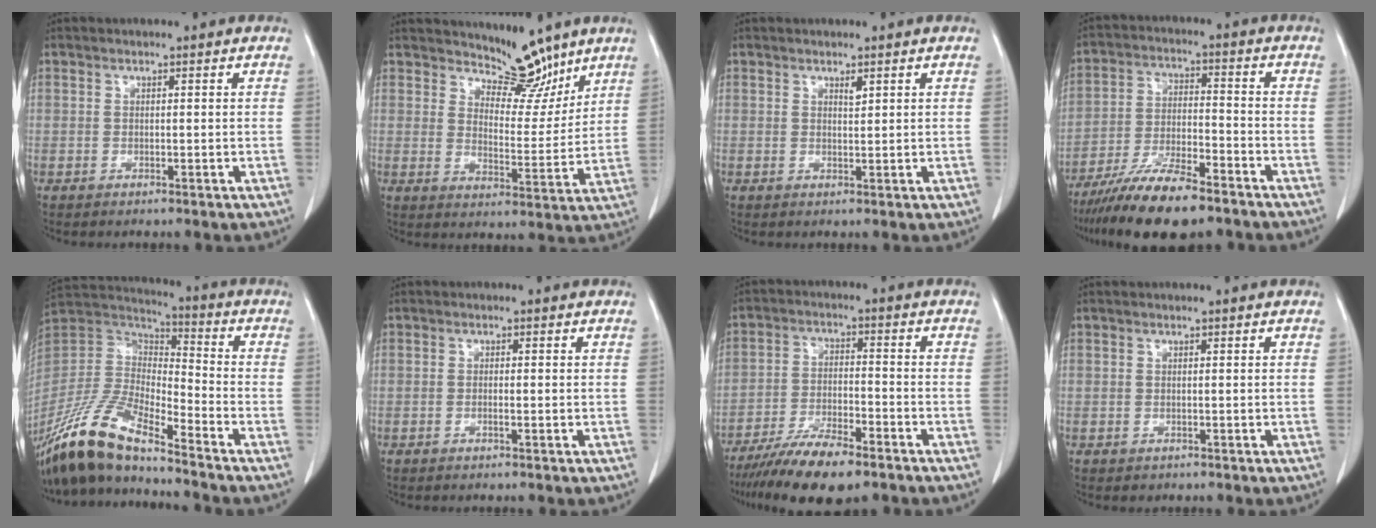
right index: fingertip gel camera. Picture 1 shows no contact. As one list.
[{"total": 7.8, "force": [6.9, 2.8, 2.3], "torque": [-0.022, -0.013, 0.110]}, {"total": 0.9, "force": [0.7, 0.2, 0.6], "torque": [-0.012, -0.006, 0.012]}, {"total": 13.4, "force": [-10.4, 2.6, 8.1], "torque": [-0.145, -0.020, -0.180]}, {"total": 16.6, "force": [-13.4, 3.0, 9.4], "torque": [-0.195, -0.010, -0.260]}, {"total": 0.6, "force": [-0.2, 0.0, 0.6], "torque": [-0.012, 0.001, -0.001]}, {"total": 11.6, "force": [-8.8, 2.4, 7.1], "torque": [-0.123, -0.022, -0.151]}, {"total": 0.5, "force": [-0.1, 0.5, 0.0], "torque": [0.003, 0.005, -0.002]}]